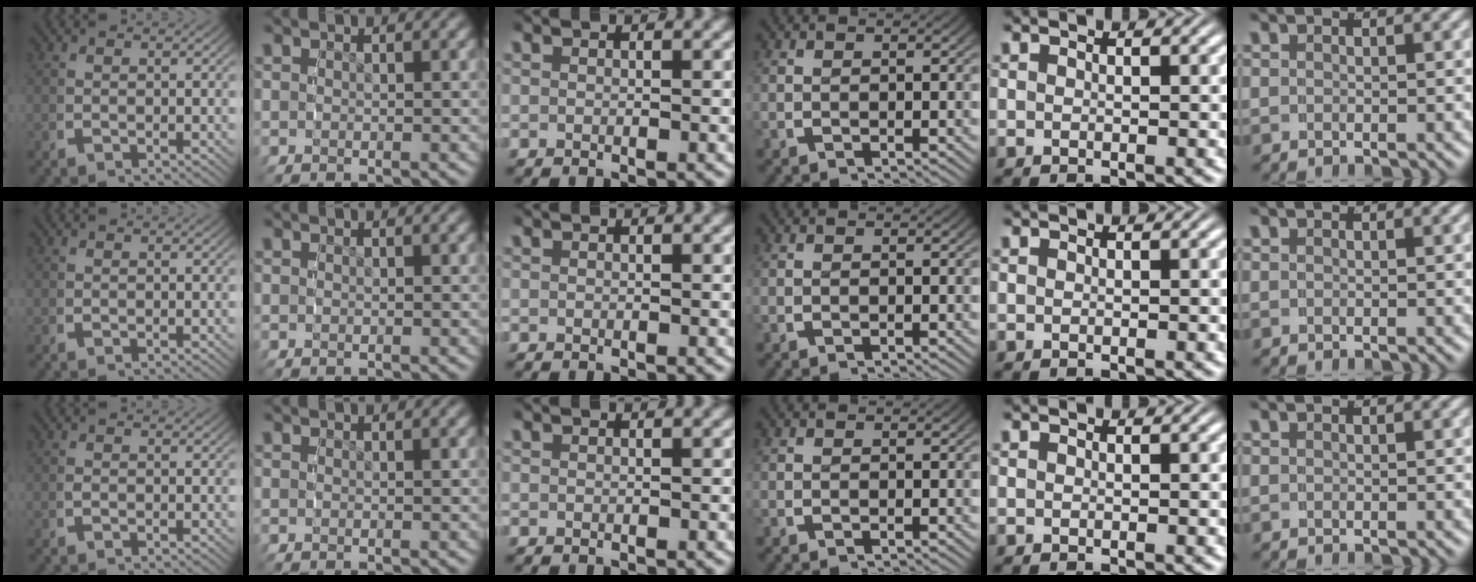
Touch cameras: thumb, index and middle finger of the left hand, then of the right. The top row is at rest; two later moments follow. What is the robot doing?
{"motion": "grasp_and_lifting", "object": "camera"}